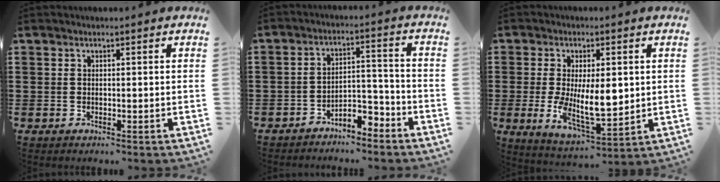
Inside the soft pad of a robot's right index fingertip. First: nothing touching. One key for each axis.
{"total": 4.9, "fx": -4.5, "fy": 1.3, "fz": 1.5, "tx": -0.028, "ty": 0.015, "tz": -0.090}
{"total": 9.6, "fx": 0.0, "fy": 4.3, "fz": 8.6, "tx": -0.159, "ty": -0.005, "tz": -0.002}